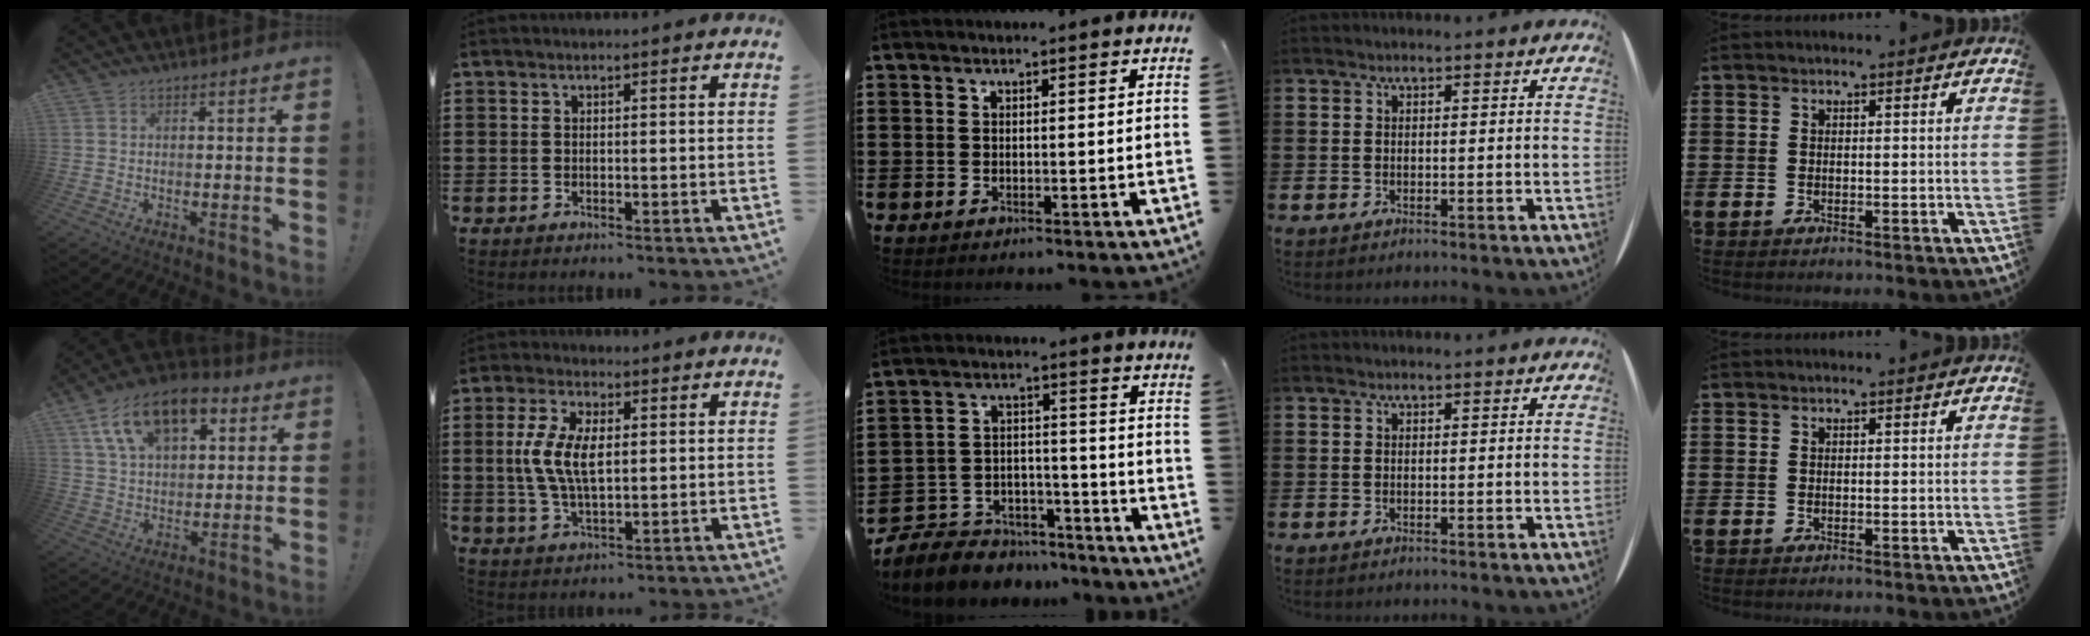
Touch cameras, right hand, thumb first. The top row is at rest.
{"thumb": {"total": 16.8, "force": [8.5, 9.9, 10.6], "torque": [-0.177, -0.027, 0.156]}, "index": {"total": 7.8, "force": [0.6, 3.6, 6.9], "torque": [-0.154, 0.006, 0.005]}, "middle": {"total": 6.3, "force": [-5.9, 2.4, 0.1], "torque": [-0.013, 0.013, -0.119]}}